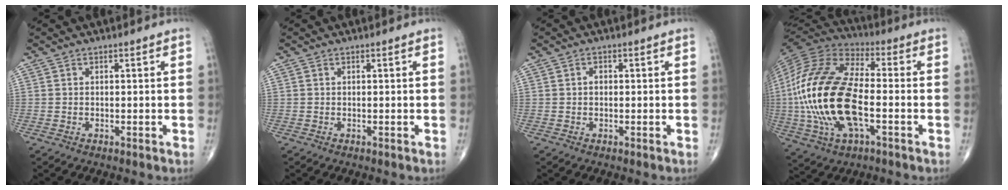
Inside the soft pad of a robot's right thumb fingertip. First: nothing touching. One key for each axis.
{"total": 0.0}
{"total": 1.0, "fx": -0.1, "fy": 0.7, "fz": 0.7, "tx": -0.005, "ty": 0.004, "tz": -0.003}
{"total": 25.1, "fx": -3.5, "fy": 11.9, "fz": 21.8, "tx": -0.477, "ty": 0.010, "tz": -0.063}